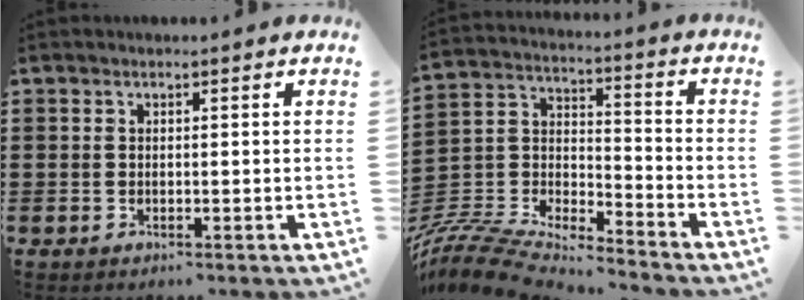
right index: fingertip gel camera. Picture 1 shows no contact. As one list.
[{"total": 8.7, "force": [-8.2, 1.6, 2.2], "torque": [-0.069, -0.002, -0.172]}]